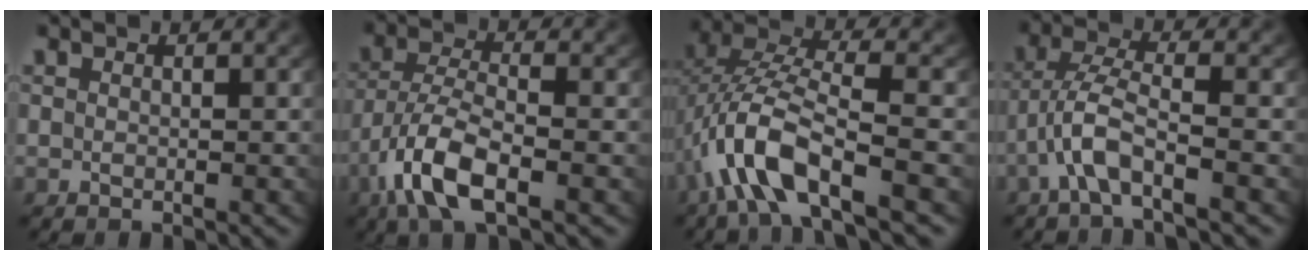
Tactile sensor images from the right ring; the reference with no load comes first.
{"total": 5.5, "force": [-2.3, 2.2, 4.5], "torque": [-0.108, -0.024, -0.029]}
{"total": 6.7, "force": [-1.8, 3.5, 5.4], "torque": [-0.141, -0.017, -0.025]}
{"total": 3.4, "force": [-1.3, 1.0, 3.0], "torque": [-0.082, -0.012, -0.018]}